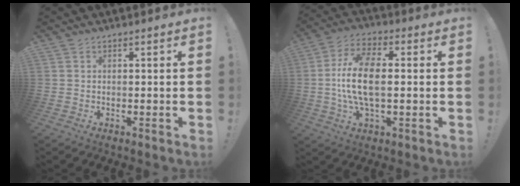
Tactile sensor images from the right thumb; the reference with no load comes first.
{"total": 13.8, "force": [-0.3, 6.8, 12.0], "torque": [-0.228, 0.004, -0.009]}